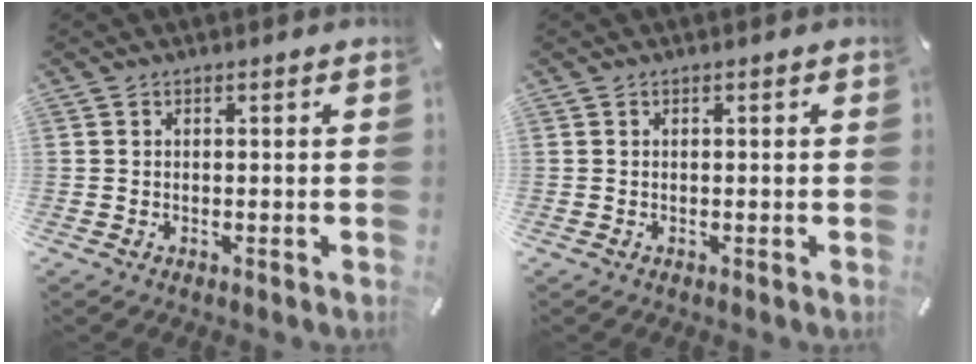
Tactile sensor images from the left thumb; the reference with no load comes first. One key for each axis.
{"total": 0.0}